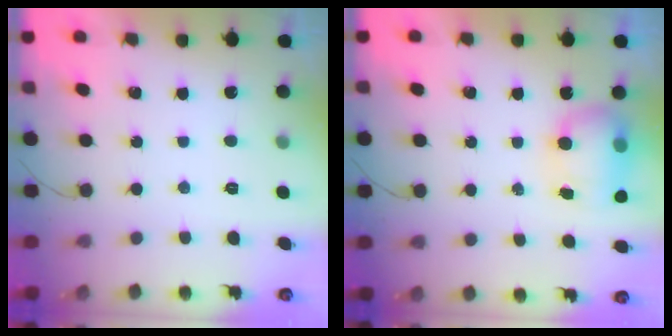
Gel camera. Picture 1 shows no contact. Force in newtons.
{"total": 7.9, "press": 7.9, "slide": 1.1}